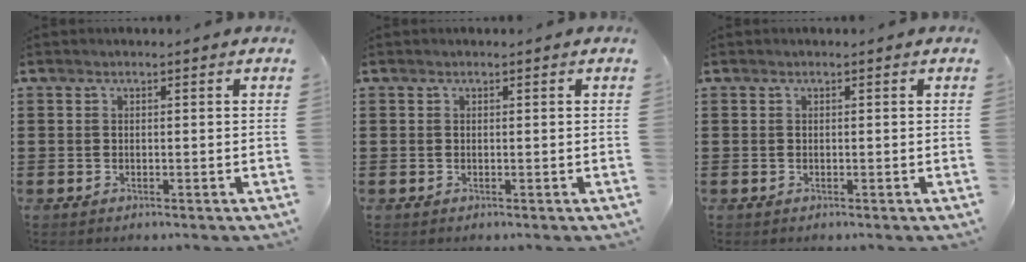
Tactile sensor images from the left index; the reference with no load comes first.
{"total": 0.0}
{"total": 0.0}